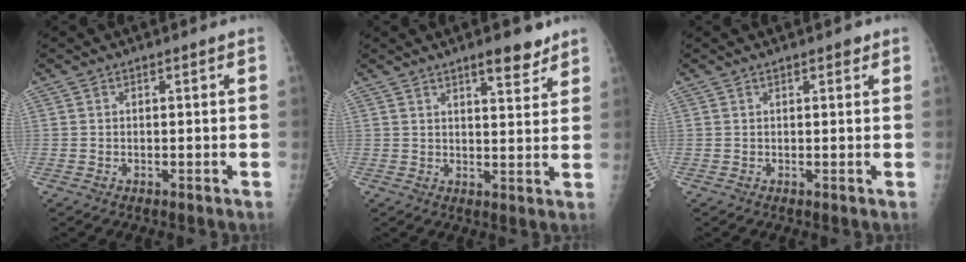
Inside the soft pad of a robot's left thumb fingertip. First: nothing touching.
{"total": 6.2, "force": [4.5, 1.5, 3.9], "torque": [-0.035, -0.029, 0.066]}
{"total": 1.8, "force": [1.2, 0.7, 1.1], "torque": [-0.001, -0.002, 0.015]}